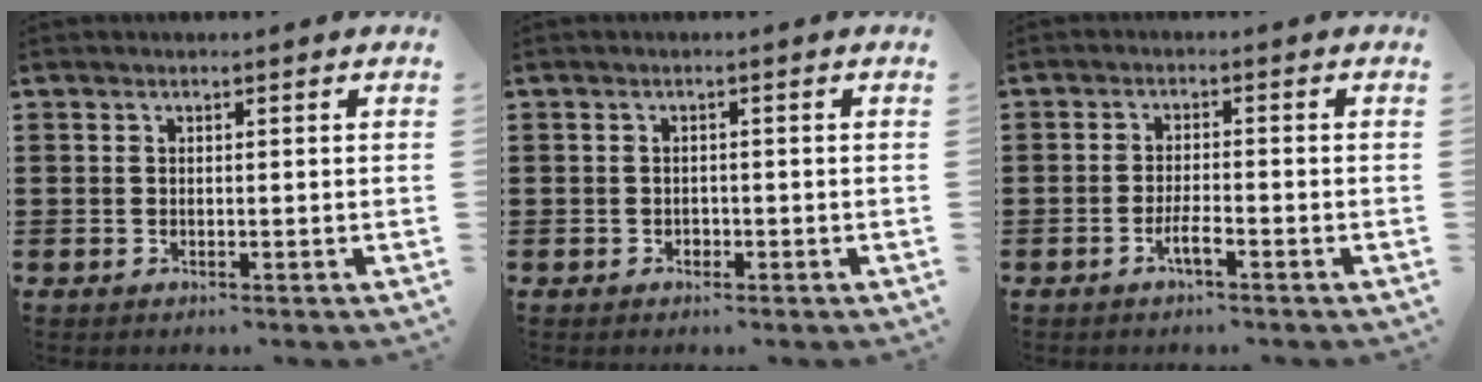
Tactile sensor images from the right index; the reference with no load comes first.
{"total": 0.8, "force": [-0.5, 0.6, 0.2], "torque": [-0.007, 0.001, -0.011]}
{"total": 3.1, "force": [-1.7, 0.1, 2.6], "torque": [-0.051, -0.005, -0.034]}